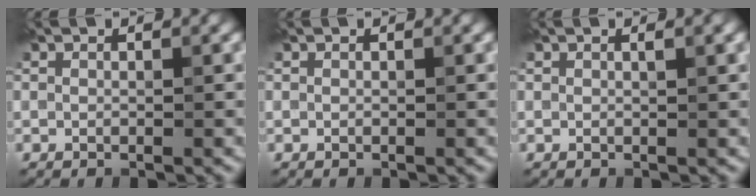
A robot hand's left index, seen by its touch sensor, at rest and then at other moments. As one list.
[{"total": 0.0}, {"total": 1.0, "force": [0.4, 0.3, 0.9], "torque": [-0.011, 0.005, 0.004]}]